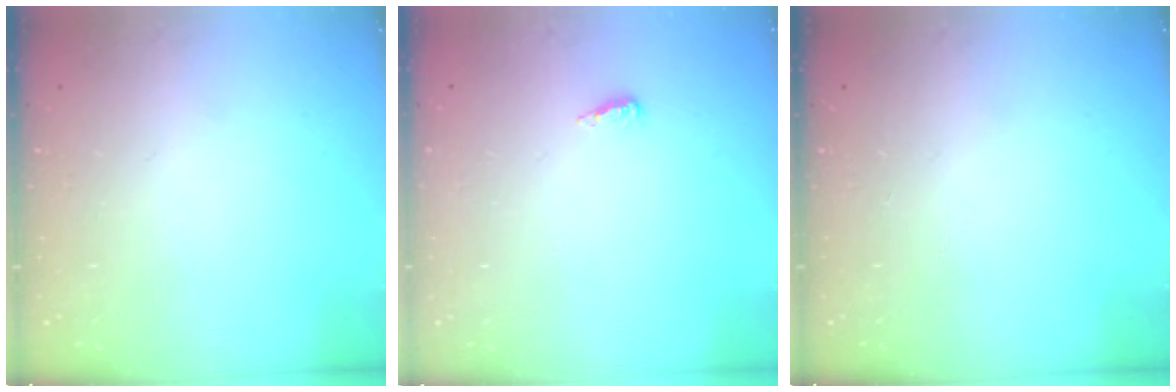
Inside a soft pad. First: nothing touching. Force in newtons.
{"total": 4.3, "press": 4.2, "slide": 0.9}
{"total": 0.0}